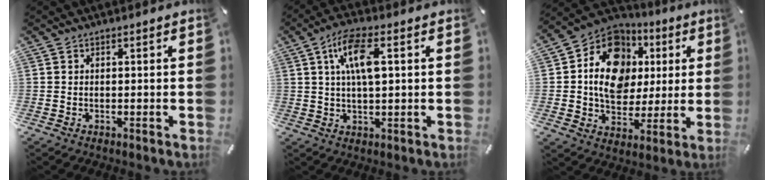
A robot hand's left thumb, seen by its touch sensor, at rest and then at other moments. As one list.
[{"total": 9.2, "force": [2.6, 3.4, 8.1], "torque": [-0.154, 0.007, 0.042]}, {"total": 15.0, "force": [2.3, 12.4, 8.1], "torque": [-0.141, -0.005, 0.044]}]